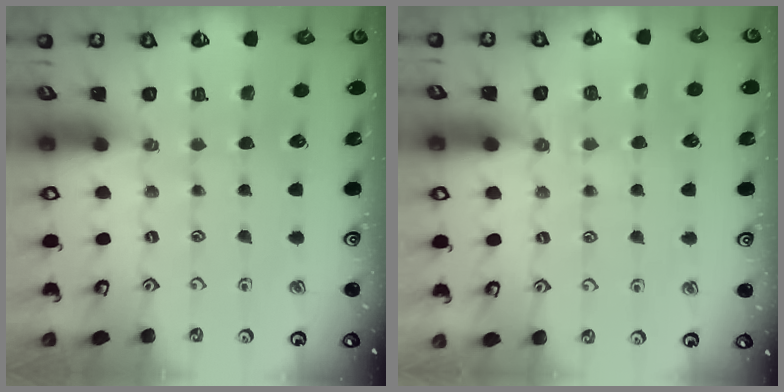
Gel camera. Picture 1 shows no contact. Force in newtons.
{"total": 6.1, "press": 6.1, "slide": 0.9}